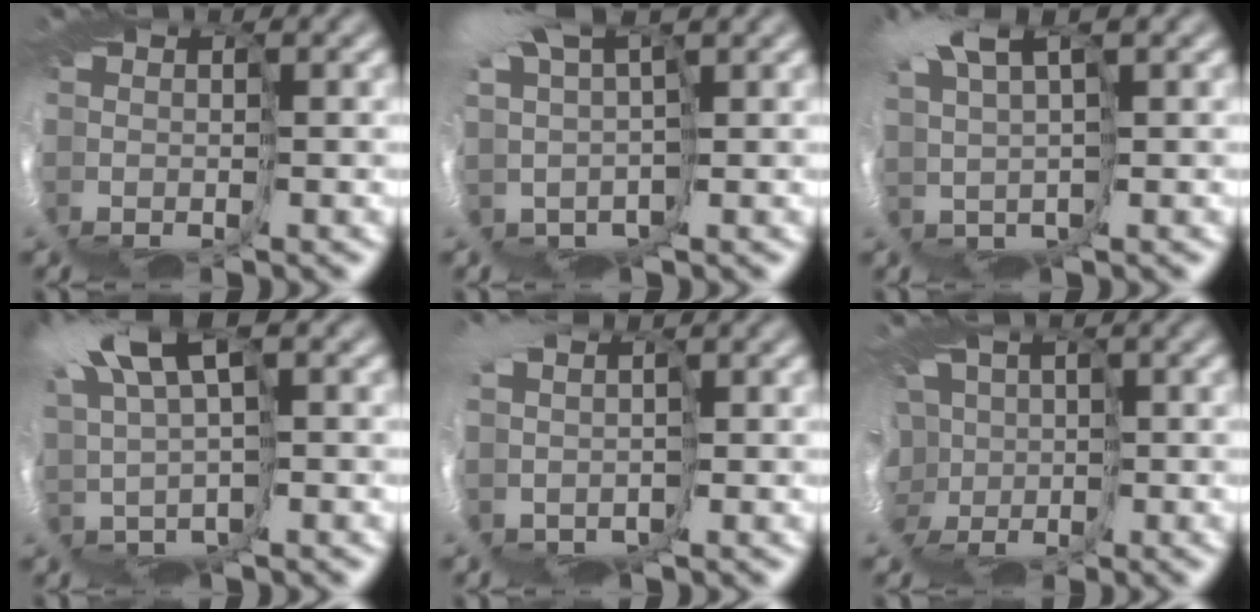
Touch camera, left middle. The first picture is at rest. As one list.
[{"total": 5.5, "force": [2.6, 2.4, 4.2], "torque": [-0.094, -0.015, 0.036]}, {"total": 4.7, "force": [3.3, 1.0, 3.2], "torque": [-0.092, 0.010, 0.049]}, {"total": 7.5, "force": [4.0, 2.3, 5.9], "torque": [-0.145, 0.010, 0.062]}, {"total": 4.6, "force": [0.3, 3.4, 3.1], "torque": [-0.076, -0.022, 0.004]}, {"total": 8.6, "force": [-1.0, 7.4, 4.3], "torque": [-0.118, 0.002, -0.043]}]